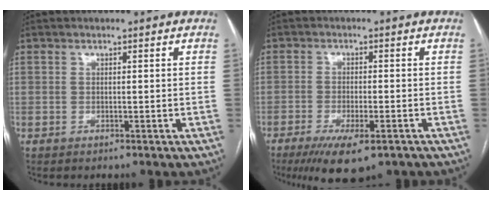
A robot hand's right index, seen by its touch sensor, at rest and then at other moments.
{"total": 8.9, "force": [-5.8, 2.4, 6.4], "torque": [-0.103, -0.018, -0.087]}